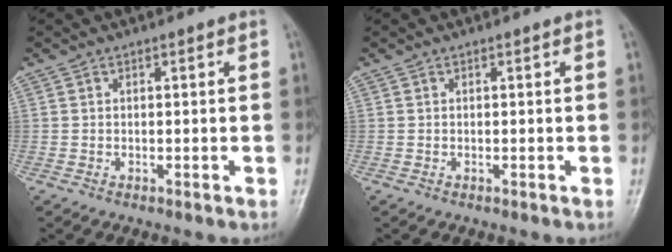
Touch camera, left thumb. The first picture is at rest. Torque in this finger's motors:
{"motor_torque": [0.00, 0.00, 0.00, -0.02, 0.00]}